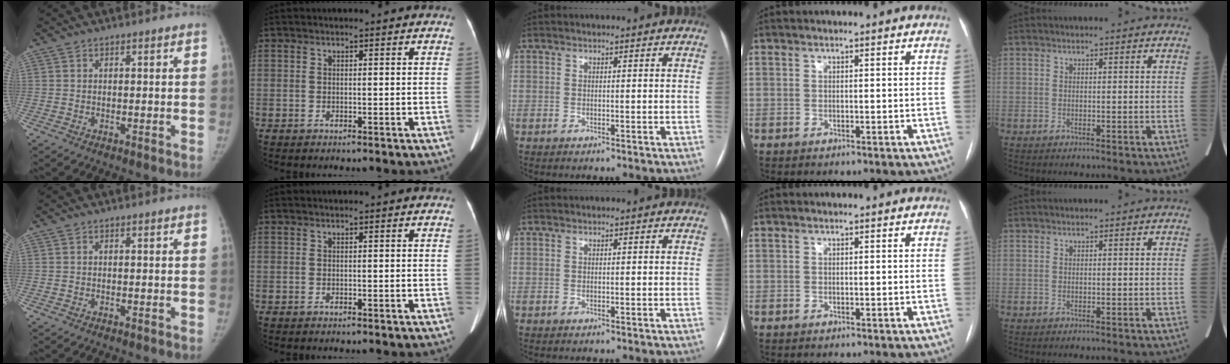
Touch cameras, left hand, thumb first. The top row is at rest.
{}